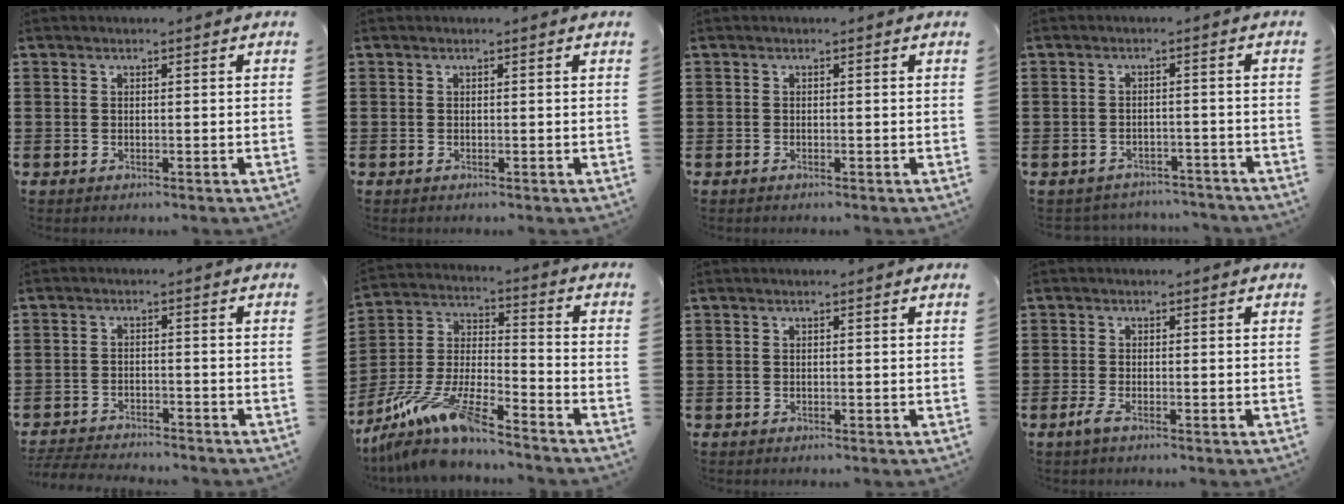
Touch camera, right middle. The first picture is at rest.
{"total": 0.0}
{"total": 0.0}
{"total": 2.4, "force": [-2.4, 0.5, -0.1], "torque": [-0.006, -0.001, -0.052]}
{"total": 3.6, "force": [-3.5, 0.3, 0.4], "torque": [-0.015, -0.003, -0.077]}
{"total": 11.0, "force": [-9.4, 1.2, 5.7], "torque": [-0.121, 0.008, -0.190]}
{"total": 0.0}
{"total": 1.7, "force": [-0.8, 0.3, 1.4], "torque": [-0.040, -0.008, -0.018]}